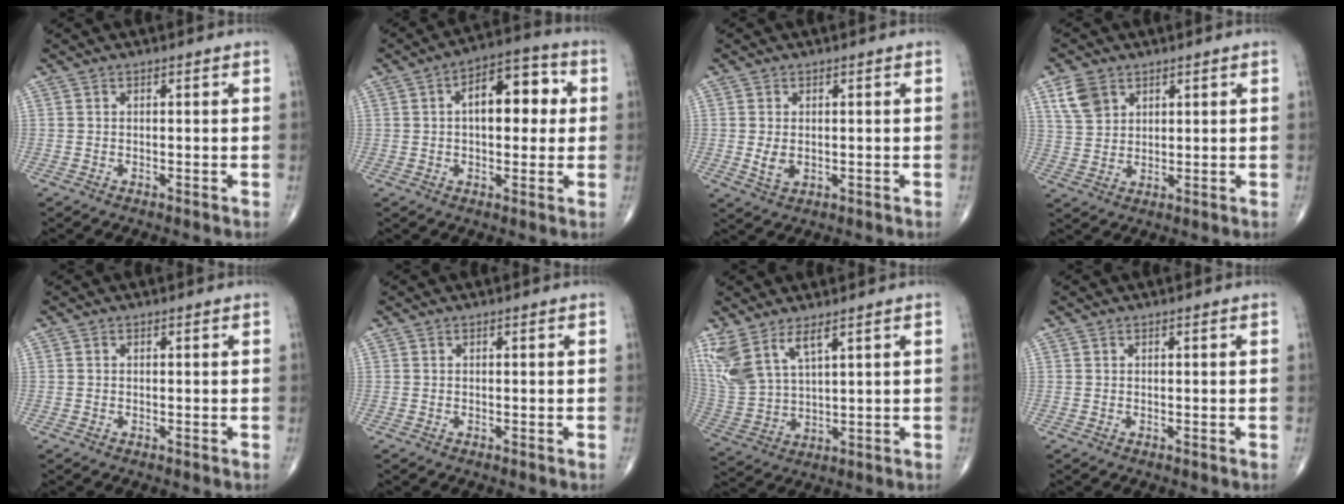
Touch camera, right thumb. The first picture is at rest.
{"total": 12.2, "force": [2.1, 6.4, 10.1], "torque": [-0.116, 0.024, 0.023]}
{"total": 3.1, "force": [0.0, 2.1, 2.3], "torque": [-0.041, -0.007, 0.006]}
{"total": 6.1, "force": [3.3, 4.2, 2.9], "torque": [-0.043, -0.010, 0.068]}
{"total": 0.0}
{"total": 0.0}
{"total": 11.0, "force": [6.6, 4.3, 7.6], "torque": [-0.175, -0.024, 0.152]}
{"total": 0.0}